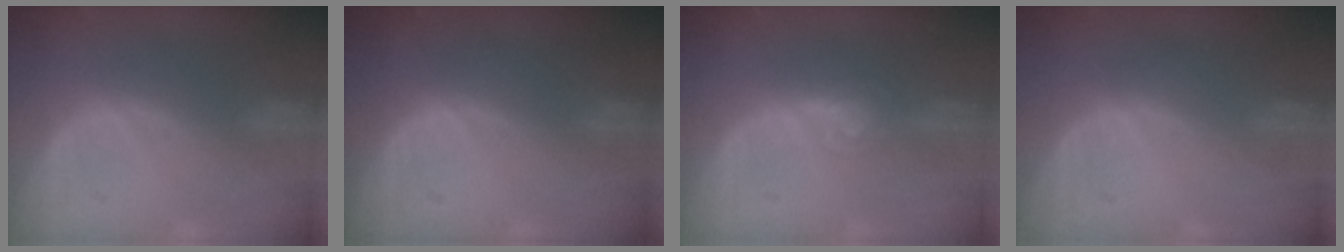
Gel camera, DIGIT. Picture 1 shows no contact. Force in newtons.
{"total": 0.0}
{"total": 4.0, "press": 3.6, "slide": 1.7}
{"total": 0.0}